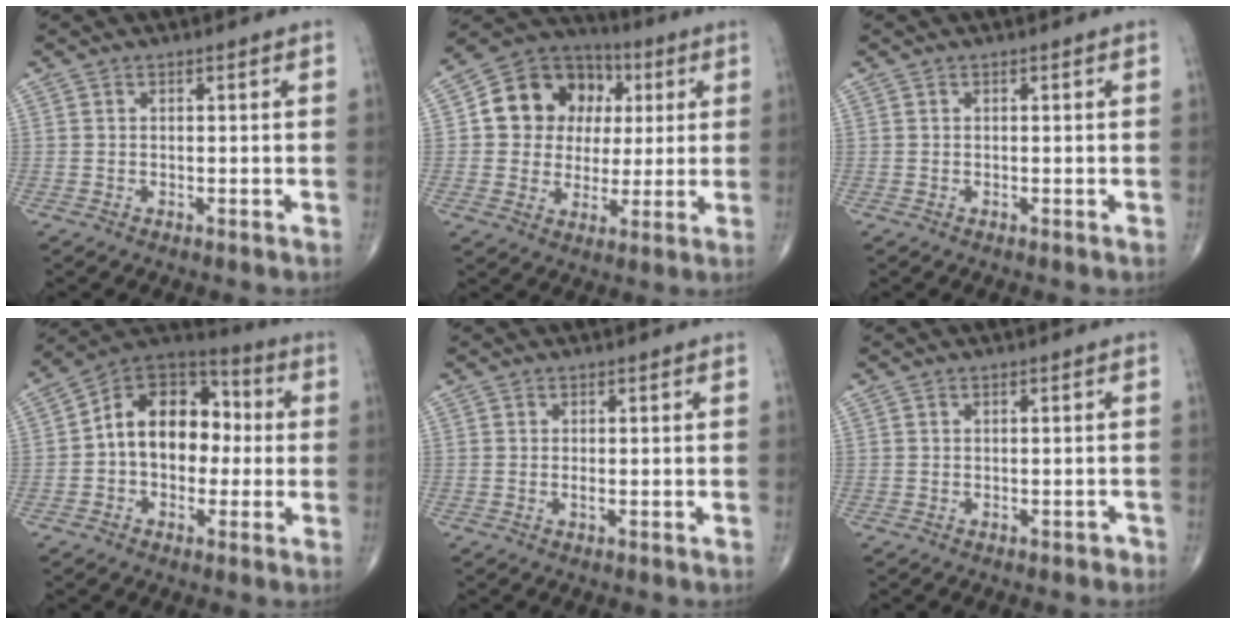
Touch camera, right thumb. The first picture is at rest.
{"total": 16.5, "force": [3.5, 14.0, 7.8], "torque": [-0.089, 0.020, 0.061]}
{"total": 0.0}
{"total": 15.3, "force": [0.2, 10.7, 10.9], "torque": [-0.131, 0.045, -0.011]}
{"total": 0.5, "force": [-0.1, 0.3, 0.4], "torque": [-0.010, -0.001, -0.001]}
{"total": 1.0, "force": [-0.6, 0.8, 0.1], "torque": [0.002, 0.006, -0.008]}